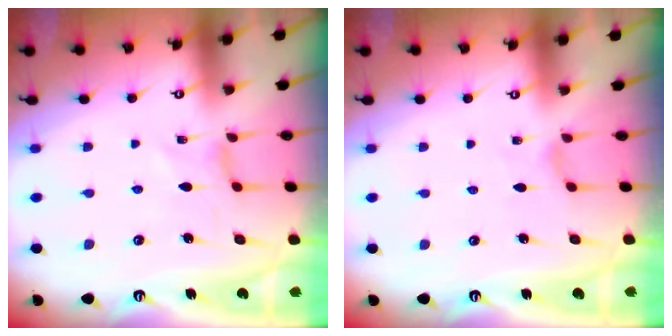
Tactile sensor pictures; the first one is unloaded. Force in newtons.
{"total": 0.8, "press": 0.8, "slide": 0.2}